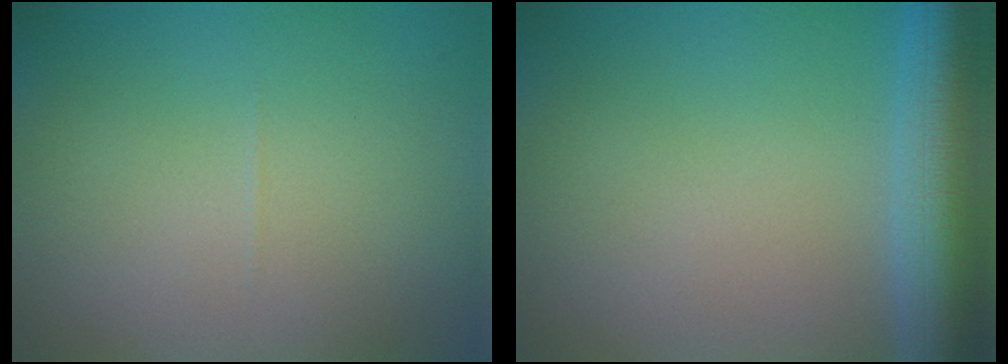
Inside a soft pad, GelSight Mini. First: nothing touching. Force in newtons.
{"total": 7.5, "press": 7.5, "slide": 0.4}